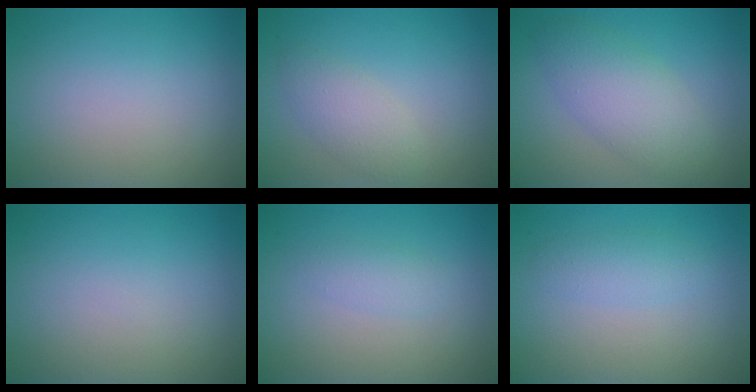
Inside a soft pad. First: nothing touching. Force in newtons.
{"total": 2.4, "press": 2.4, "slide": 0.1}
{"total": 4.7, "press": 4.7, "slide": 0.0}
{"total": 0.0}
{"total": 1.4, "press": 1.4, "slide": 0.0}
{"total": 1.6, "press": 1.6, "slide": 0.0}